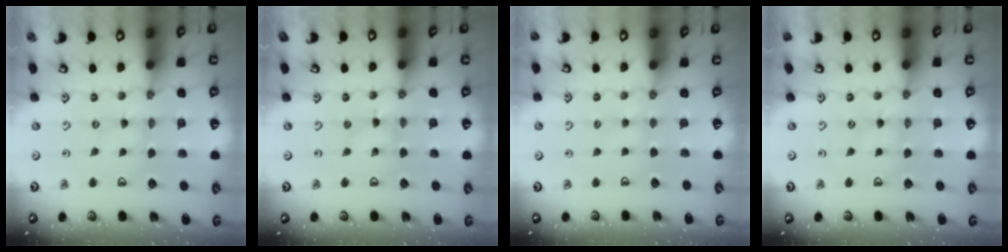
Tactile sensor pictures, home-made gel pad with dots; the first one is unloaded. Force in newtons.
{"total": 0.0}
{"total": 1.9, "press": 1.9, "slide": 0.4}
{"total": 0.0}